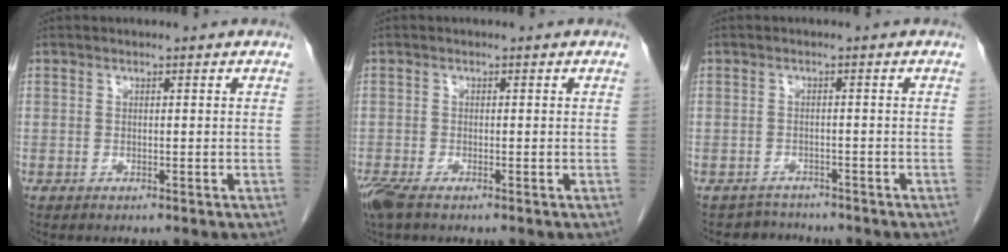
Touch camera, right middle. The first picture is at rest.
{"total": 3.4, "force": [-2.4, 0.9, 2.2], "torque": [-0.052, -0.012, -0.046]}
{"total": 2.7, "force": [-2.4, 0.7, -1.0], "torque": [0.013, -0.006, -0.039]}